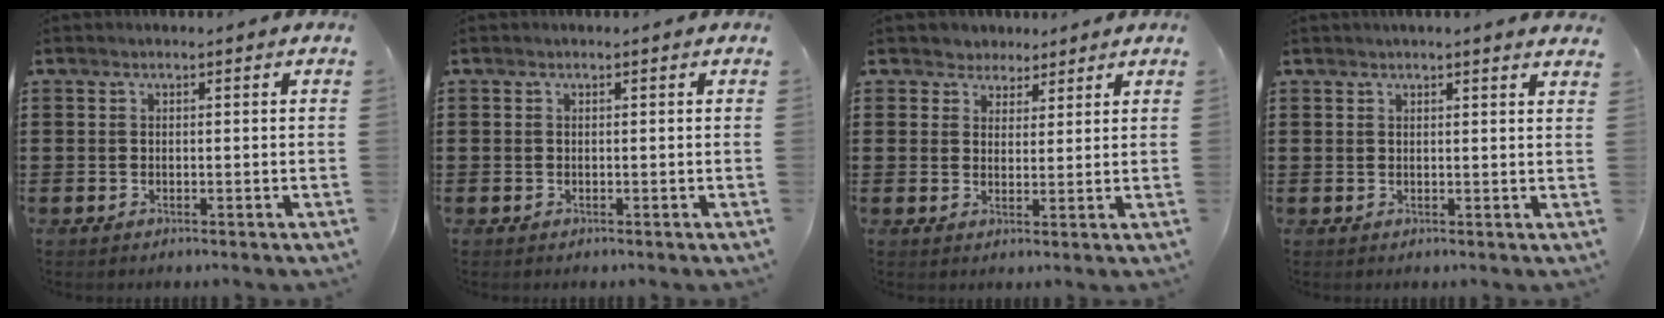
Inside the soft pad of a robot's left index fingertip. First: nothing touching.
{"total": 0.0}
{"total": 3.1, "force": [2.3, 2.0, -0.3], "torque": [-0.010, 0.008, 0.043]}
{"total": 1.4, "force": [1.3, -0.2, 0.5], "torque": [-0.012, 0.000, 0.024]}